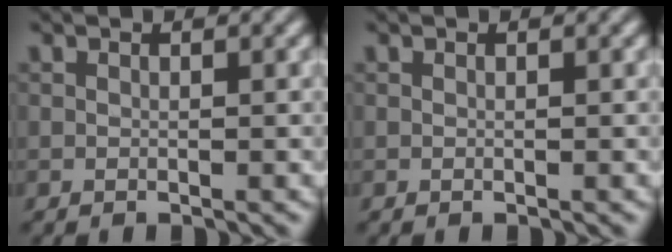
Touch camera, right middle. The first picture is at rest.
{"total": 0.0}